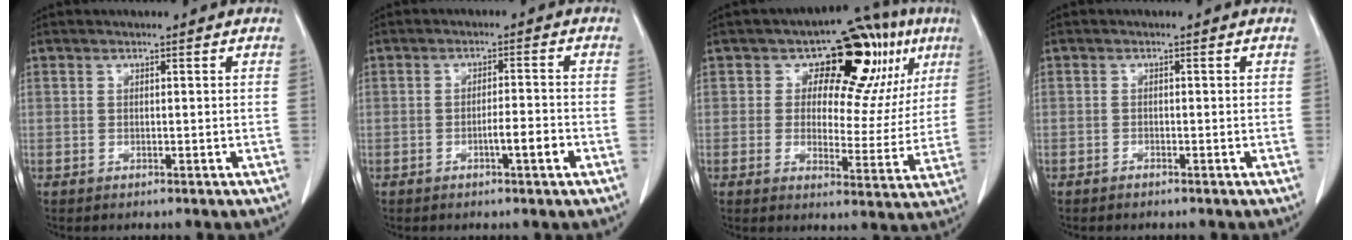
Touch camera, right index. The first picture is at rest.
{"total": 3.6, "force": [-1.6, 0.2, 3.3], "torque": [-0.047, 0.001, -0.026]}
{"total": 14.3, "force": [6.3, 8.0, 10.1], "torque": [-0.096, 0.031, 0.080]}
{"total": 0.5, "force": [-0.5, 0.2, 0.0], "torque": [0.000, 0.001, -0.010]}